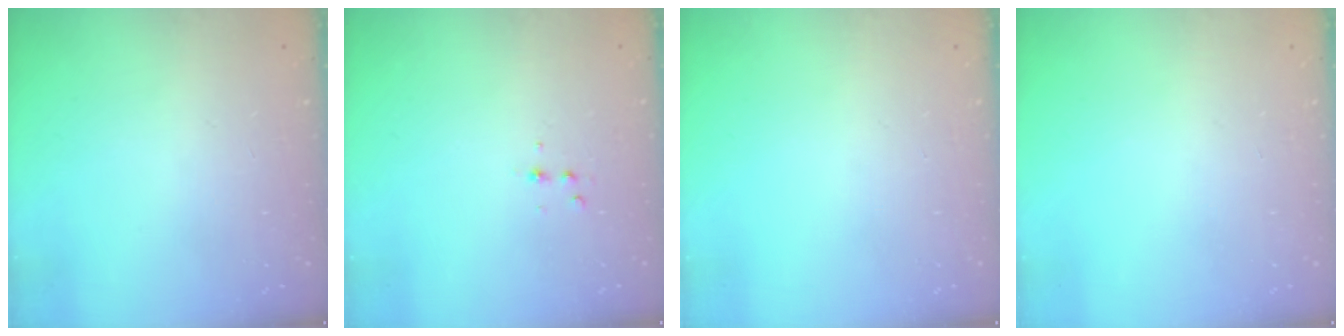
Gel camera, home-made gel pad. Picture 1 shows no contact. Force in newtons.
{"total": 4.0, "press": 3.9, "slide": 1.0}
{"total": 0.0}
{"total": 0.0}